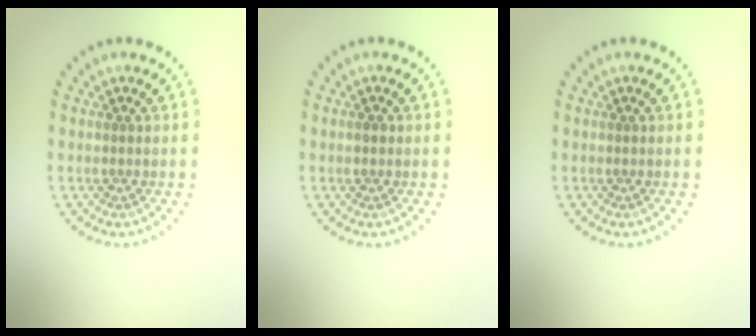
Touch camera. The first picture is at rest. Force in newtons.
{"total": 0.9, "press": 0.9, "slide": 0.0}
{"total": 0.0}